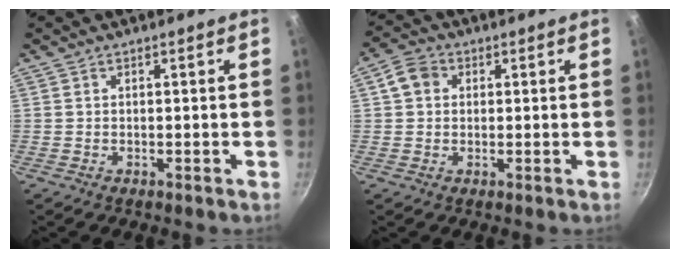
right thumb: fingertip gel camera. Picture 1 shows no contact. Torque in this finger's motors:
{"motor_torque": [-0.13, 0.15, 0.29, 0.40, 0.06]}